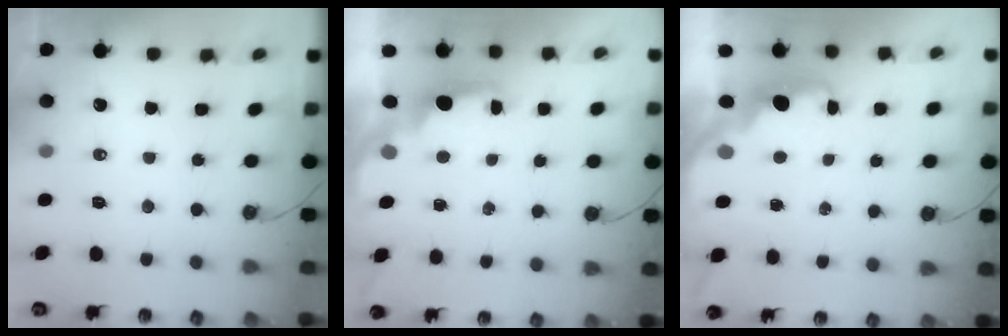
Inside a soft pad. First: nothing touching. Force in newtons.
{"total": 1.8, "press": 1.7, "slide": 0.7}
{"total": 2.4, "press": 2.2, "slide": 0.8}